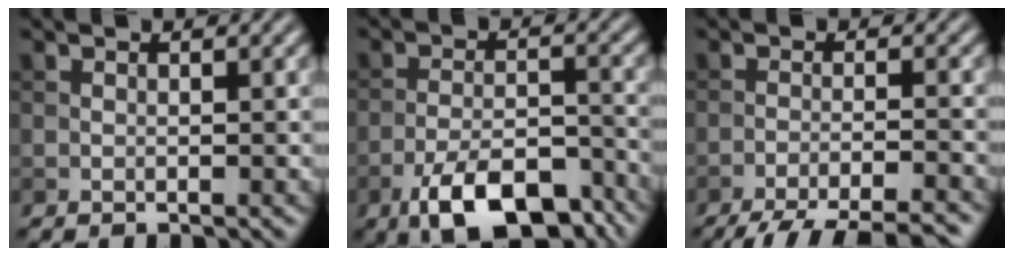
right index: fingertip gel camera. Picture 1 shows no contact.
{"total": 9.2, "force": [-6.0, 3.5, 6.0], "torque": [-0.097, -0.007, -0.106]}
{"total": 8.9, "force": [-7.6, 1.7, 4.2], "torque": [-0.060, -0.019, -0.114]}